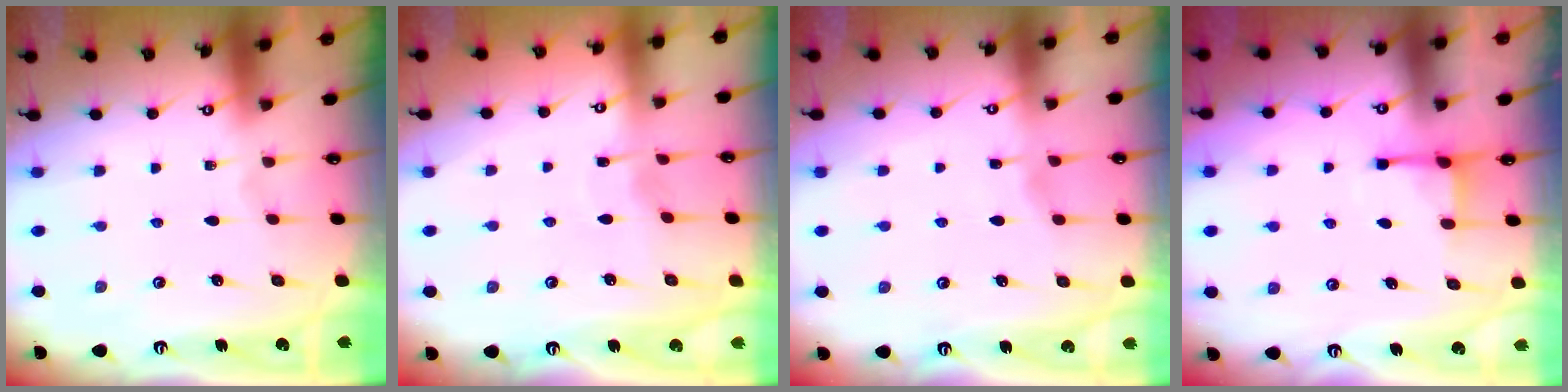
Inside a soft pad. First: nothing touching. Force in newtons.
{"total": 1.8, "press": 1.7, "slide": 0.3}
{"total": 2.8, "press": 2.8, "slide": 0.3}
{"total": 2.5, "press": 2.4, "slide": 0.5}